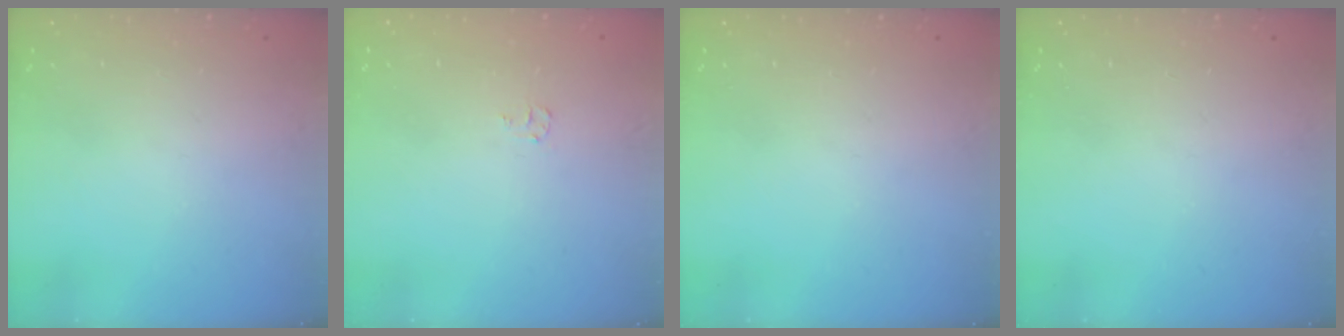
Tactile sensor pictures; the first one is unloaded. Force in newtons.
{"total": 4.1, "press": 4.1, "slide": 0.4}
{"total": 0.0}
{"total": 0.0}